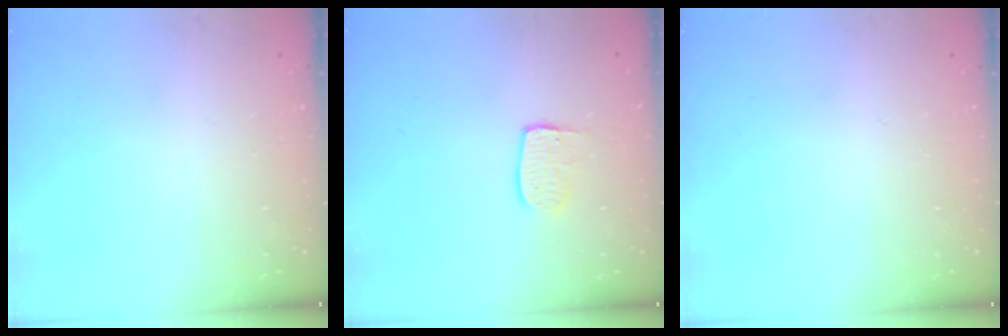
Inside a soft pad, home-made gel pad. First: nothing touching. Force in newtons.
{"total": 6.3, "press": 6.3, "slide": 0.3}
{"total": 0.0}